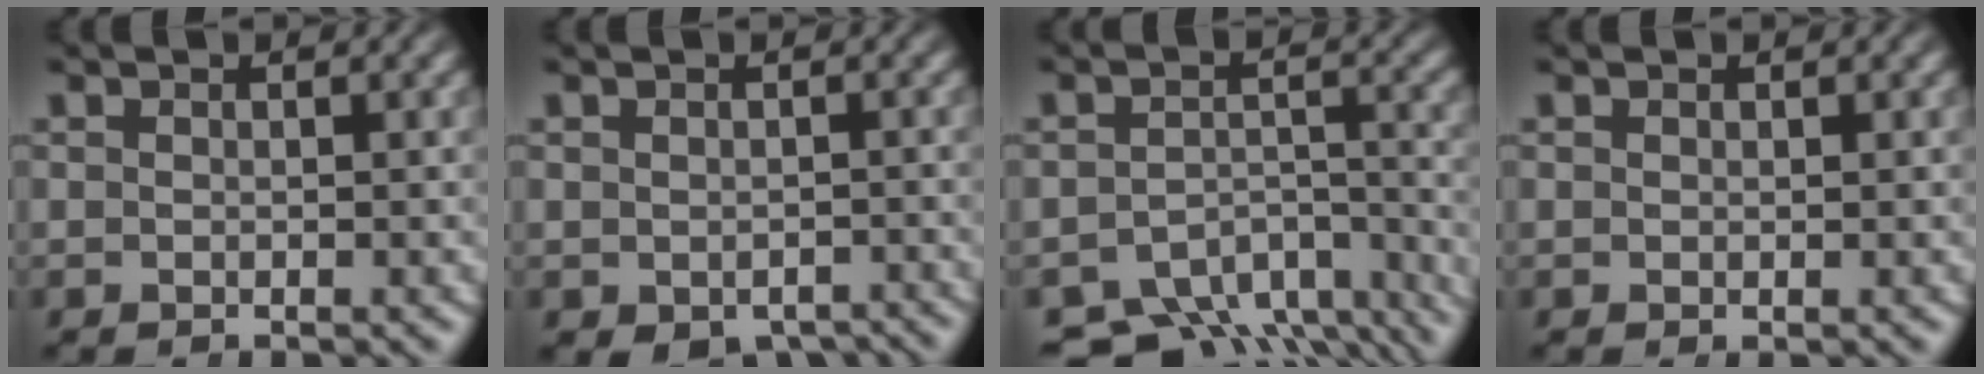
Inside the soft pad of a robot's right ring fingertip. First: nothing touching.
{"total": 3.4, "force": [-2.6, 1.8, 1.2], "torque": [-0.009, -0.019, -0.034]}
{"total": 9.6, "force": [-7.6, 4.6, 3.7], "torque": [-0.043, -0.020, -0.125]}
{"total": 0.0}